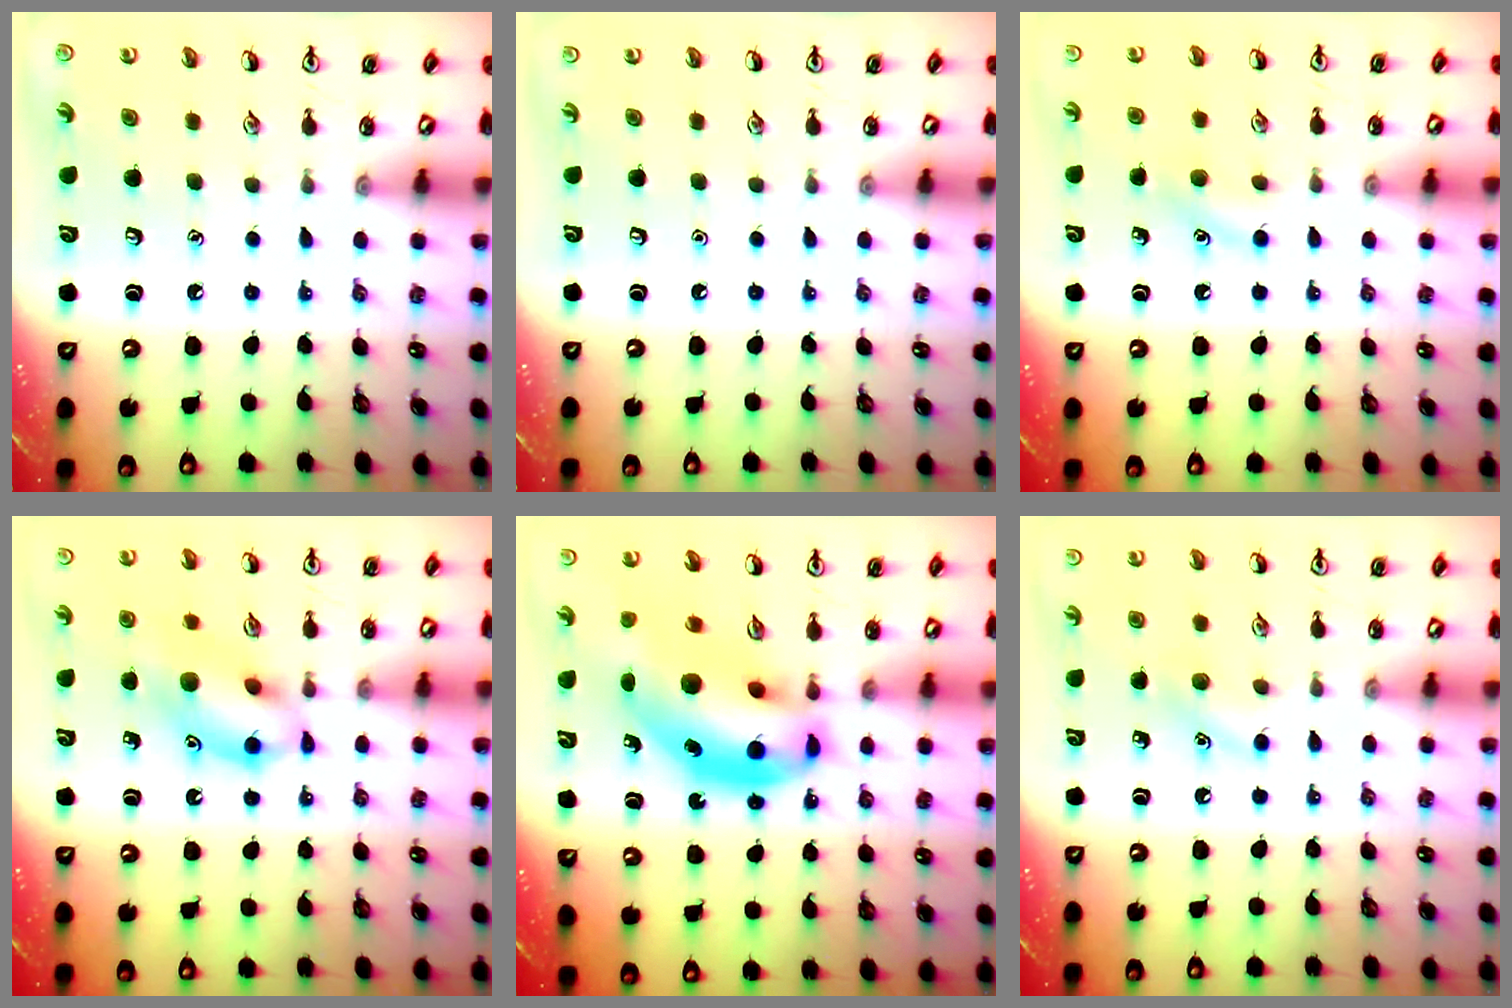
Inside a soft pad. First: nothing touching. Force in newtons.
{"total": 0.0}
{"total": 7.6, "press": 7.2, "slide": 2.4}
{"total": 12.0, "press": 11.9, "slide": 1.8}
{"total": 16.9, "press": 16.1, "slide": 5.0}
{"total": 6.4, "press": 6.1, "slide": 1.8}